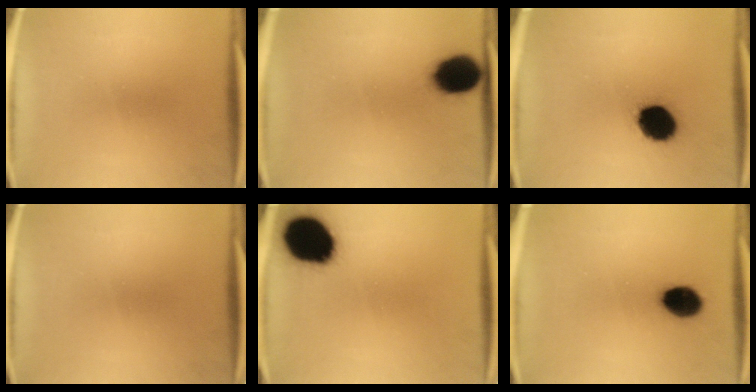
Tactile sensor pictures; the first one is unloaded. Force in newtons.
{"total": 10.7}
{"total": 13.6}
{"total": 0.0}
{"total": 18.5}
{"total": 8.4}